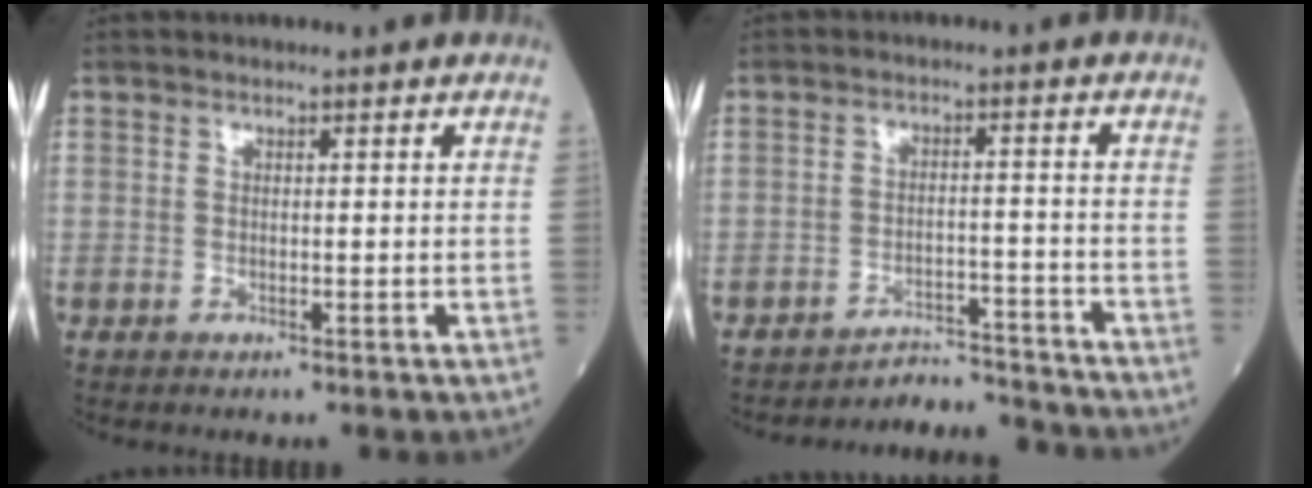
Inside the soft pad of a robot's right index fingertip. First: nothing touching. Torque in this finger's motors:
{"motor_torque": [0.09, -0.50, -0.03, -0.01]}